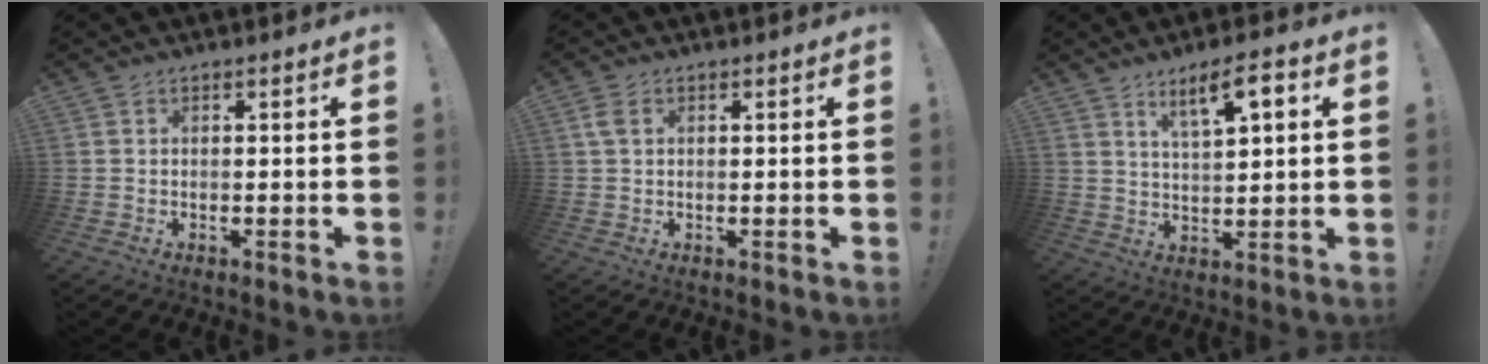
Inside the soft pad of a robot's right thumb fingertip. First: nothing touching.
{"total": 2.6, "force": [0.9, 1.3, 2.1], "torque": [-0.037, 0.002, 0.016]}
{"total": 8.9, "force": [4.5, 2.2, 7.4], "torque": [-0.116, -0.018, 0.071]}